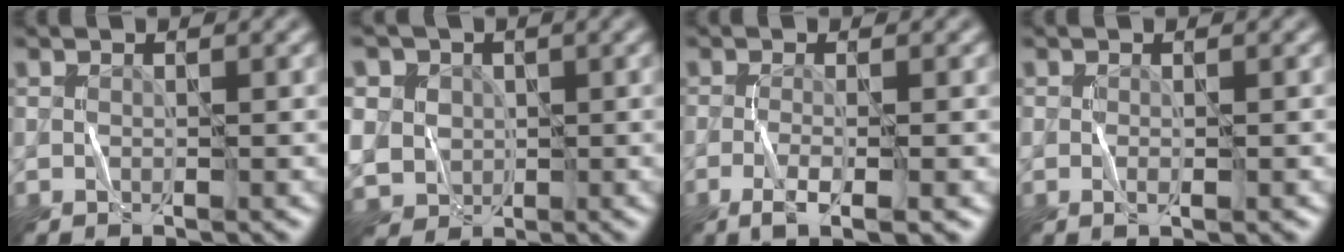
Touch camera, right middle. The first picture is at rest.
{"total": 7.8, "force": [1.7, 6.9, 3.2], "torque": [-0.081, 0.024, 0.010]}
{"total": 3.0, "force": [-1.4, 0.3, 2.6], "torque": [-0.055, 0.001, -0.027]}
{"total": 0.9, "force": [-0.2, 0.2, 0.9], "torque": [-0.019, 0.001, -0.003]}